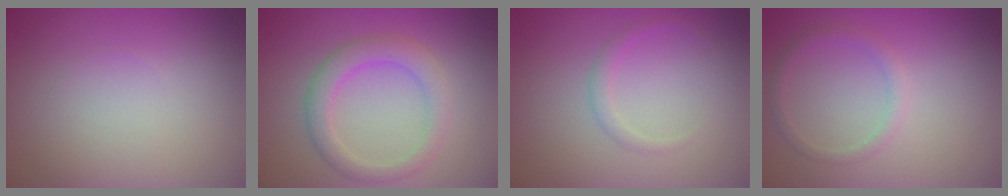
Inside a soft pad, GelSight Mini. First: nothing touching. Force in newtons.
{"total": 3.2, "press": 3.2, "slide": 0.0}
{"total": 1.1, "press": 1.1, "slide": 0.1}
{"total": 1.4, "press": 1.3, "slide": 0.2}